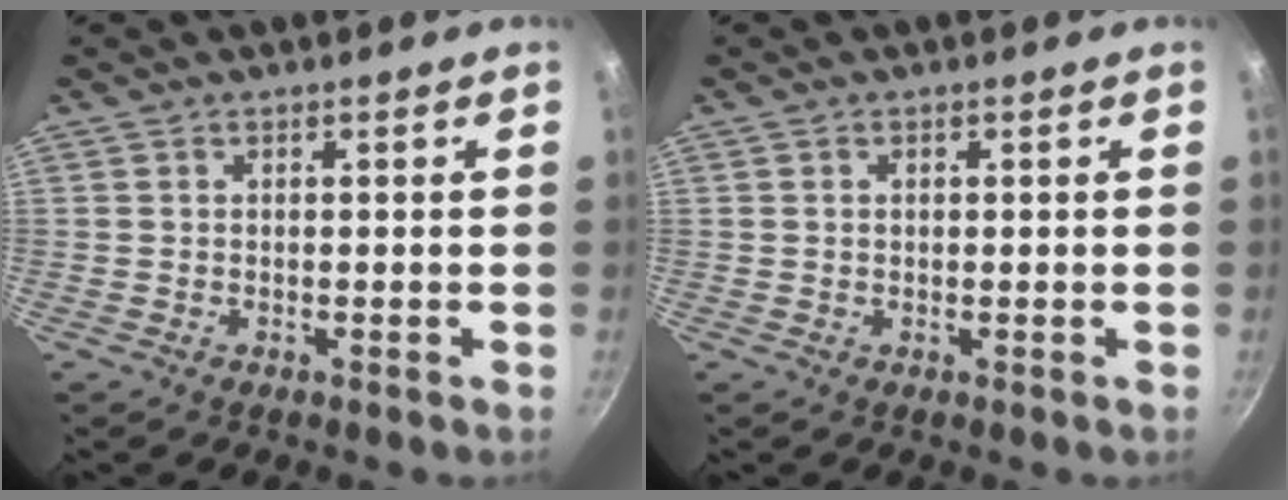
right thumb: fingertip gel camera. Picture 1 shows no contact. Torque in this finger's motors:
{"motor_torque": [-0.30, 0.11, -0.35, 0.29, 0.06]}